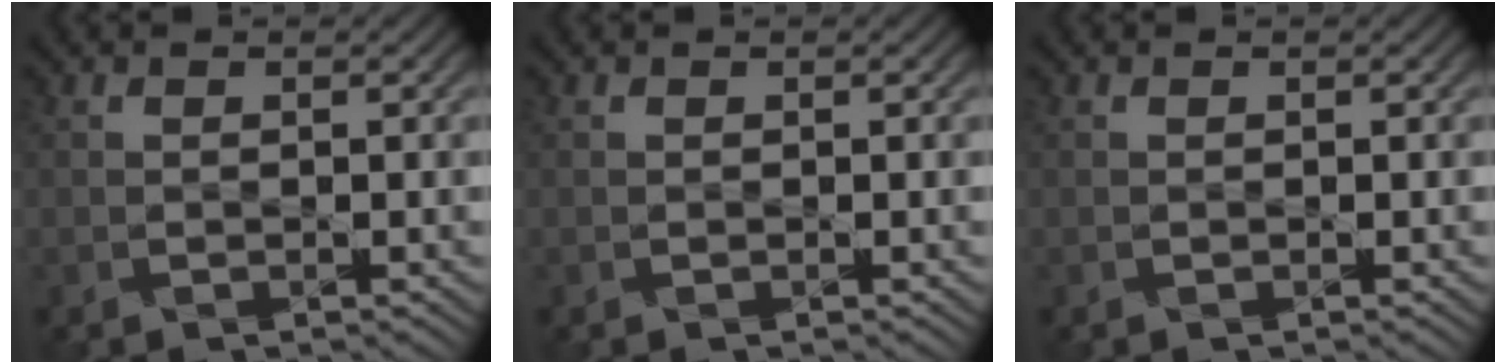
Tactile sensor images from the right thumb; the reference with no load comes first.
{"total": 0.0}
{"total": 0.0}